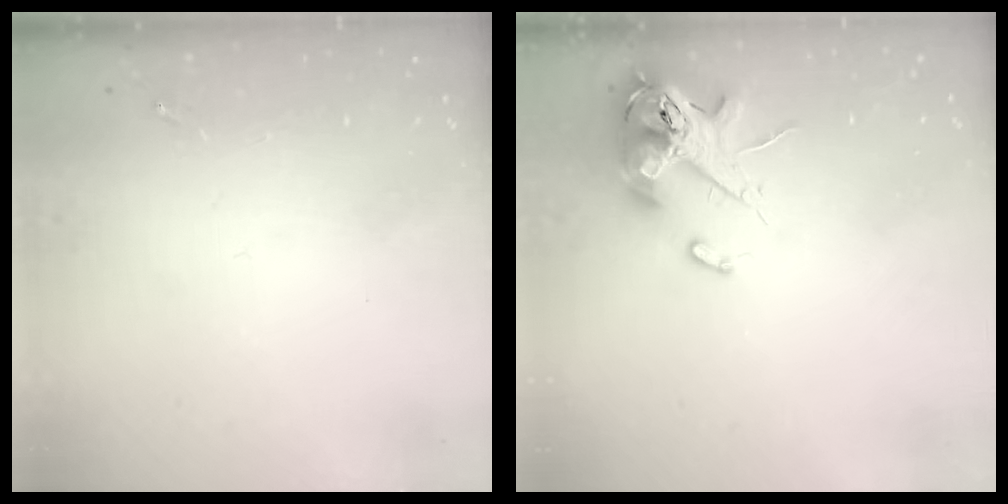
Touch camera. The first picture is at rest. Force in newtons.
{"total": 13.2, "press": 13.0, "slide": 2.3}